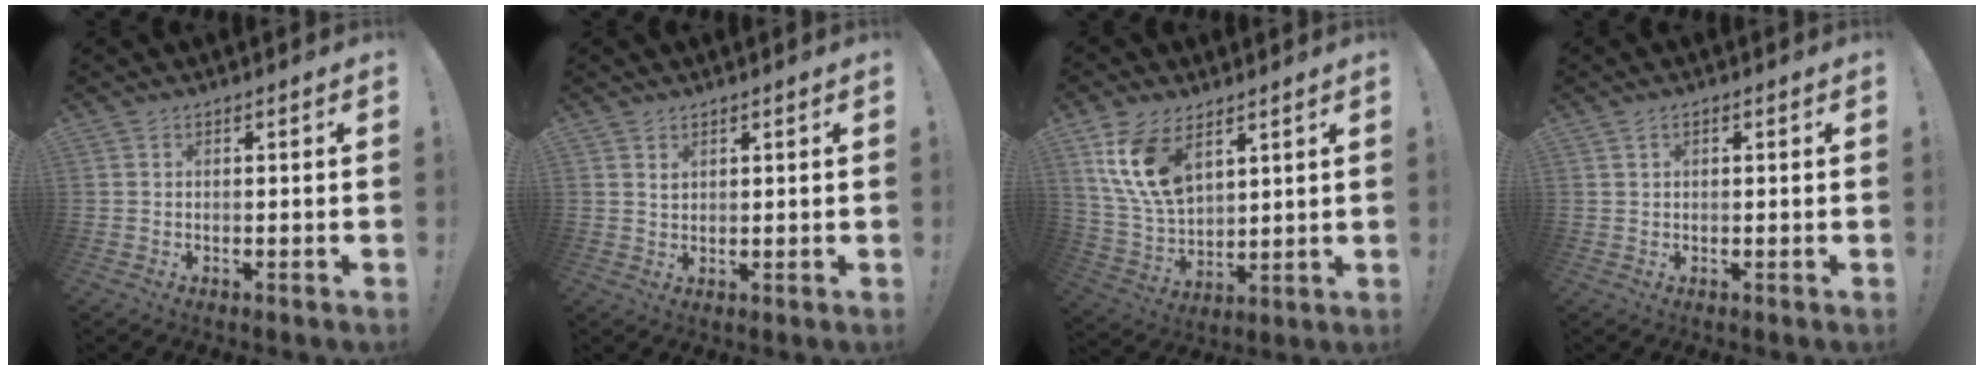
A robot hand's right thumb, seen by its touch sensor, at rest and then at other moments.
{"total": 1.5, "force": [1.1, 1.0, 0.4], "torque": [0.001, -0.005, 0.020]}
{"total": 14.2, "force": [7.4, 8.2, 8.8], "torque": [-0.191, -0.030, 0.141]}
{"total": 0.9, "force": [0.3, 0.7, 0.5], "torque": [-0.003, 0.000, 0.004]}